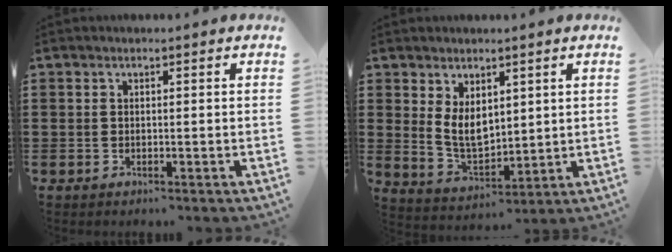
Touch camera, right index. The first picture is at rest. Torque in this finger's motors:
{"motor_torque": [1.19, 0.95, 0.32, 0.12]}